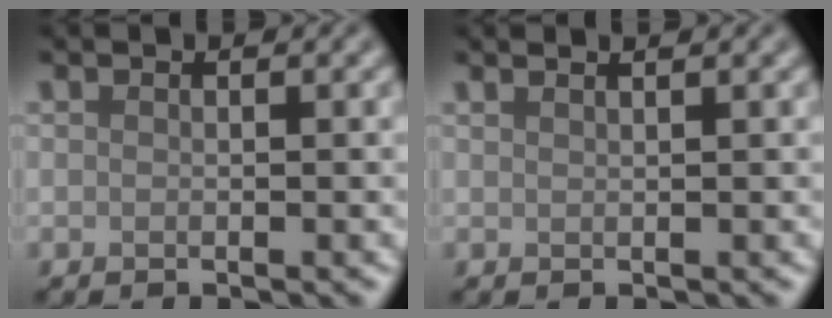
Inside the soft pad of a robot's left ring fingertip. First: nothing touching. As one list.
[{"total": 2.1, "force": [1.5, 0.8, 1.2], "torque": [0.001, 0.002, -0.002]}]